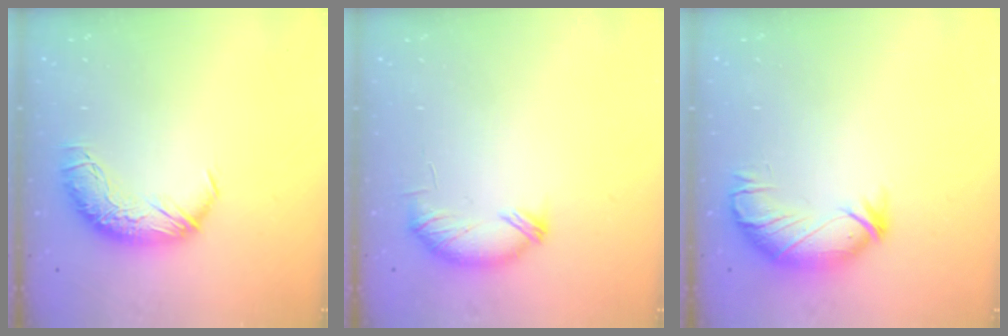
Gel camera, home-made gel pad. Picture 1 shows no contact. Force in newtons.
{"total": 5.9, "press": 5.9, "slide": 0.4}
{"total": 3.8, "press": 3.3, "slide": 1.9}